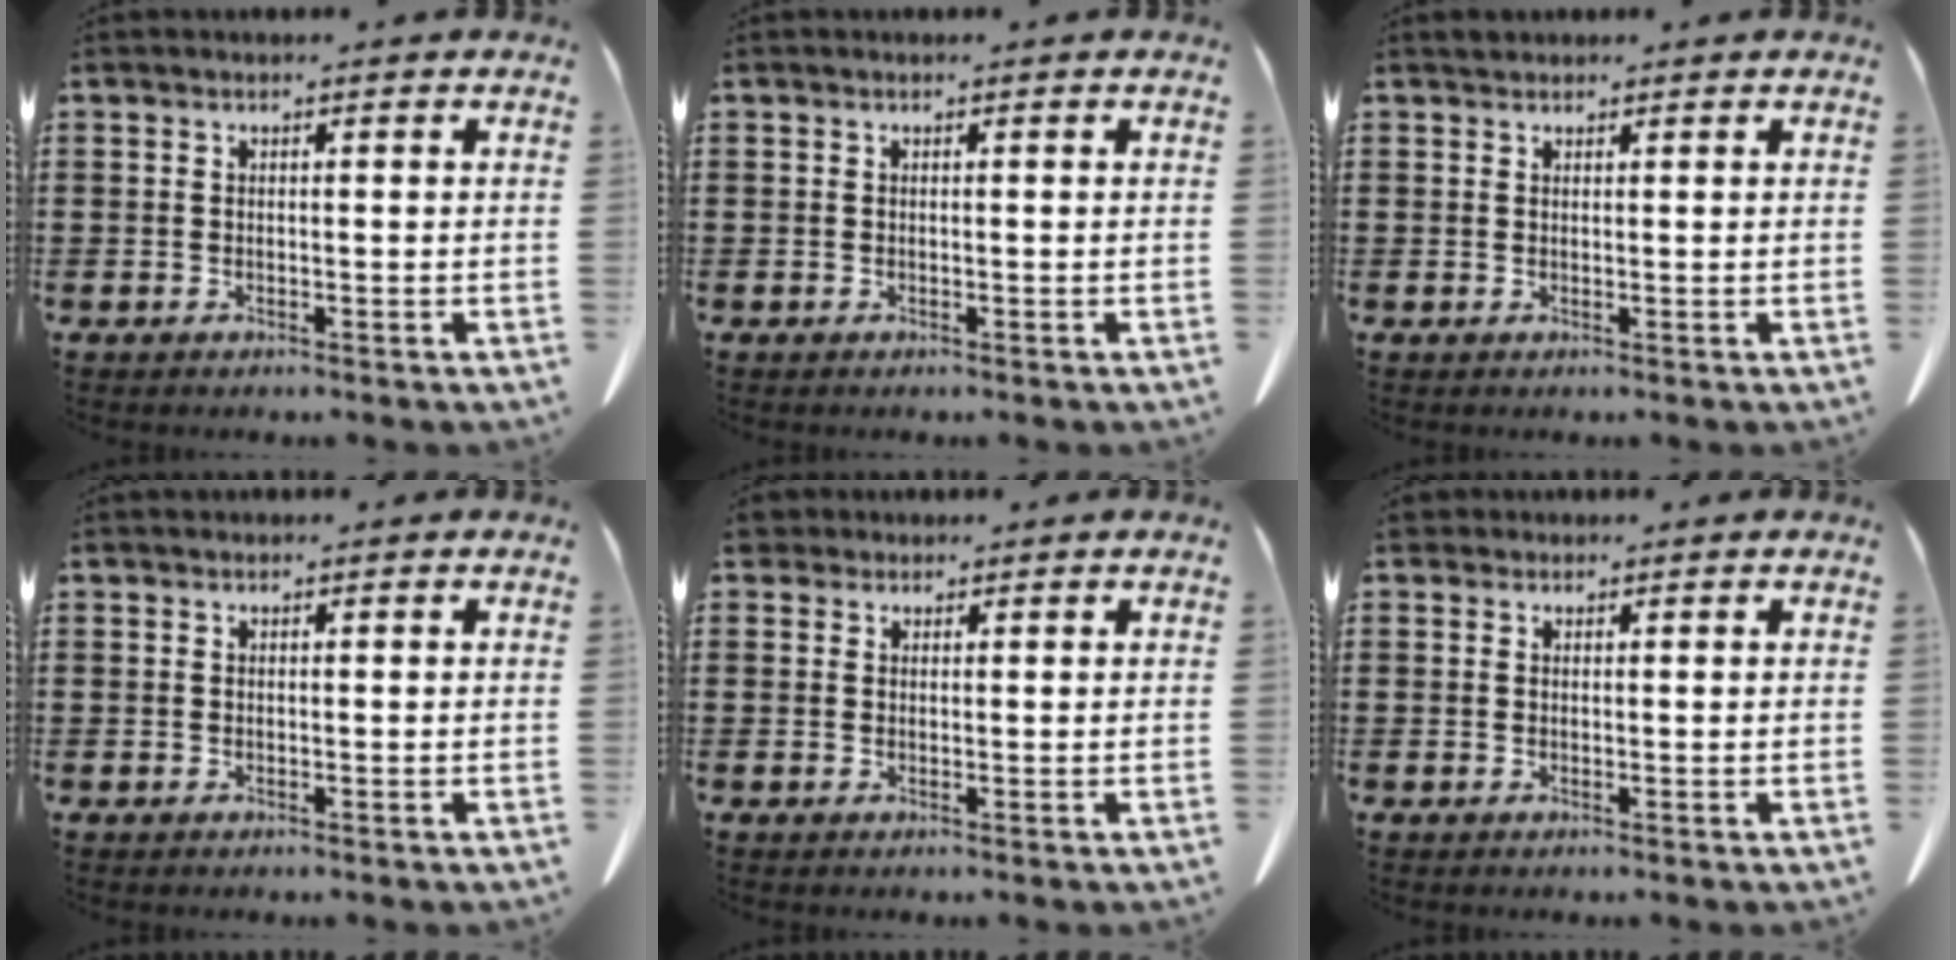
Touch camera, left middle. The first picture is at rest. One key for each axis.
{"total": 0.0}
{"total": 0.8, "fx": 0.8, "fy": 0.3, "fz": 0.1, "tx": 0.003, "ty": -0.003, "tz": 0.014}
{"total": 0.0}
{"total": 2.0, "fx": 1.6, "fy": 1.1, "fz": 0.4, "tx": -0.016, "ty": 0.007, "tz": 0.033}
{"total": 0.9, "fx": 0.7, "fy": 0.6, "fz": 0.2, "tx": -0.009, "ty": 0.004, "tz": 0.014}